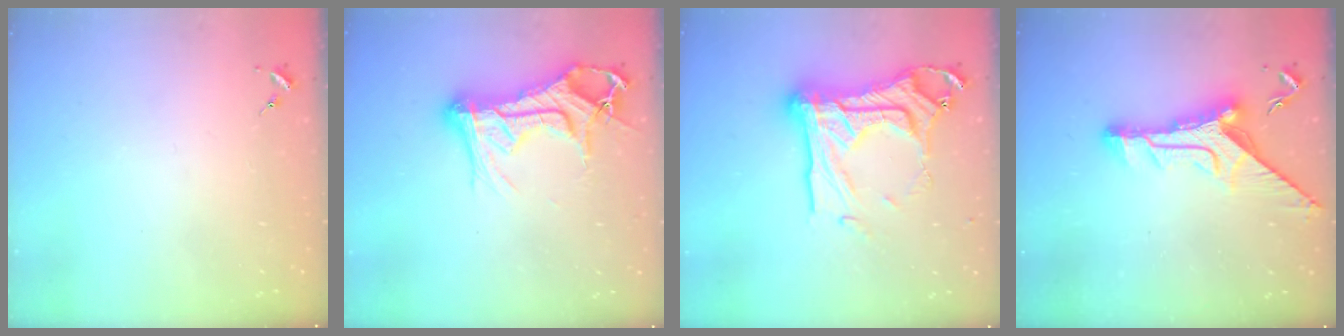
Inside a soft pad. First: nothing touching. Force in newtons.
{"total": 19.0, "press": 18.9, "slide": 1.8}
{"total": 27.2, "press": 27.1, "slide": 2.4}
{"total": 14.7, "press": 14.6, "slide": 1.5}